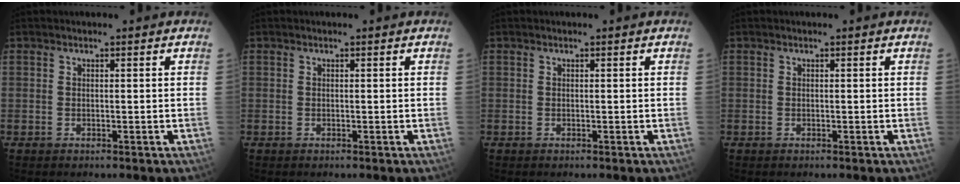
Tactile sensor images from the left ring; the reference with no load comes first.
{"total": 0.0}
{"total": 0.0}
{"total": 0.0}